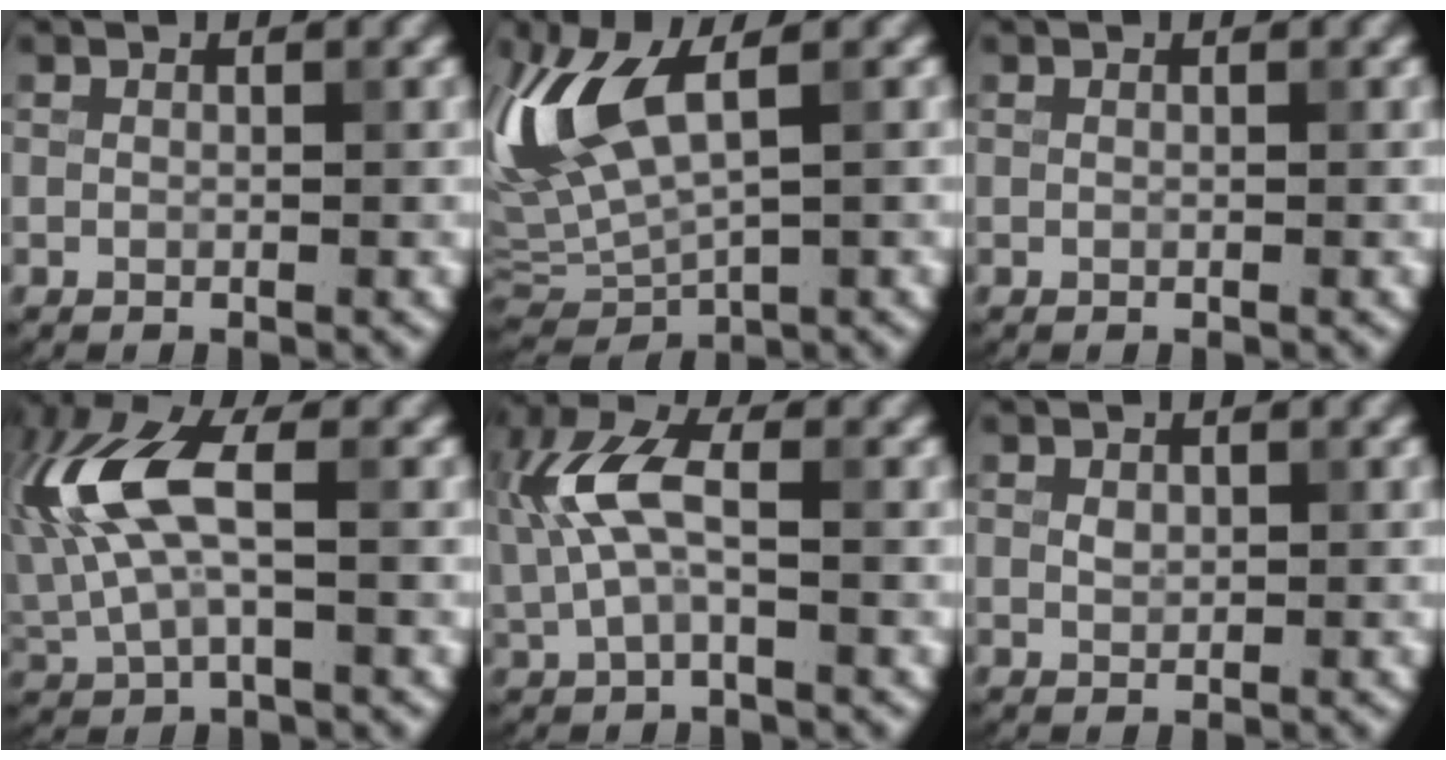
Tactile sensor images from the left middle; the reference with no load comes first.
{"total": 8.1, "force": [2.4, 3.3, 7.0], "torque": [-0.162, 0.009, 0.047]}
{"total": 0.0}
{"total": 8.5, "force": [1.6, 3.7, 7.5], "torque": [-0.181, 0.016, 0.021]}
{"total": 5.5, "force": [0.6, 2.6, 4.9], "torque": [-0.117, 0.015, 0.006]}
{"total": 0.7, "force": [0.3, 0.6, 0.4], "torque": [-0.010, -0.001, 0.006]}